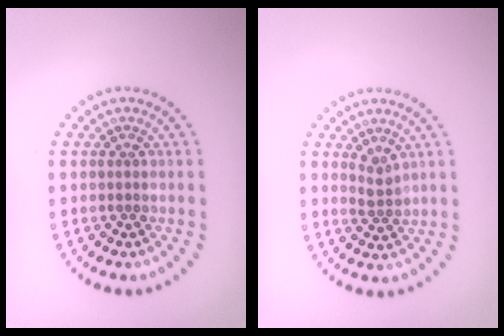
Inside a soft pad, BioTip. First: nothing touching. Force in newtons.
{"total": 1.5, "press": 1.0, "slide": 1.1}